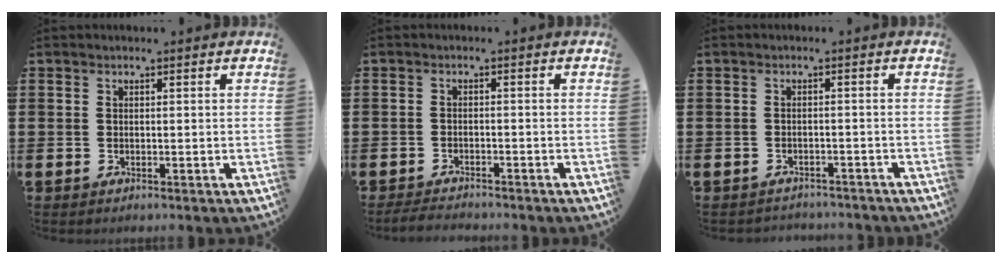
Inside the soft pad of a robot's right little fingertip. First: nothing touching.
{"total": 1.6, "force": [-1.6, 0.1, 0.1], "torque": [-0.006, 0.004, -0.034]}
{"total": 1.4, "force": [-1.4, 0.1, -0.2], "torque": [-0.002, 0.002, -0.030]}